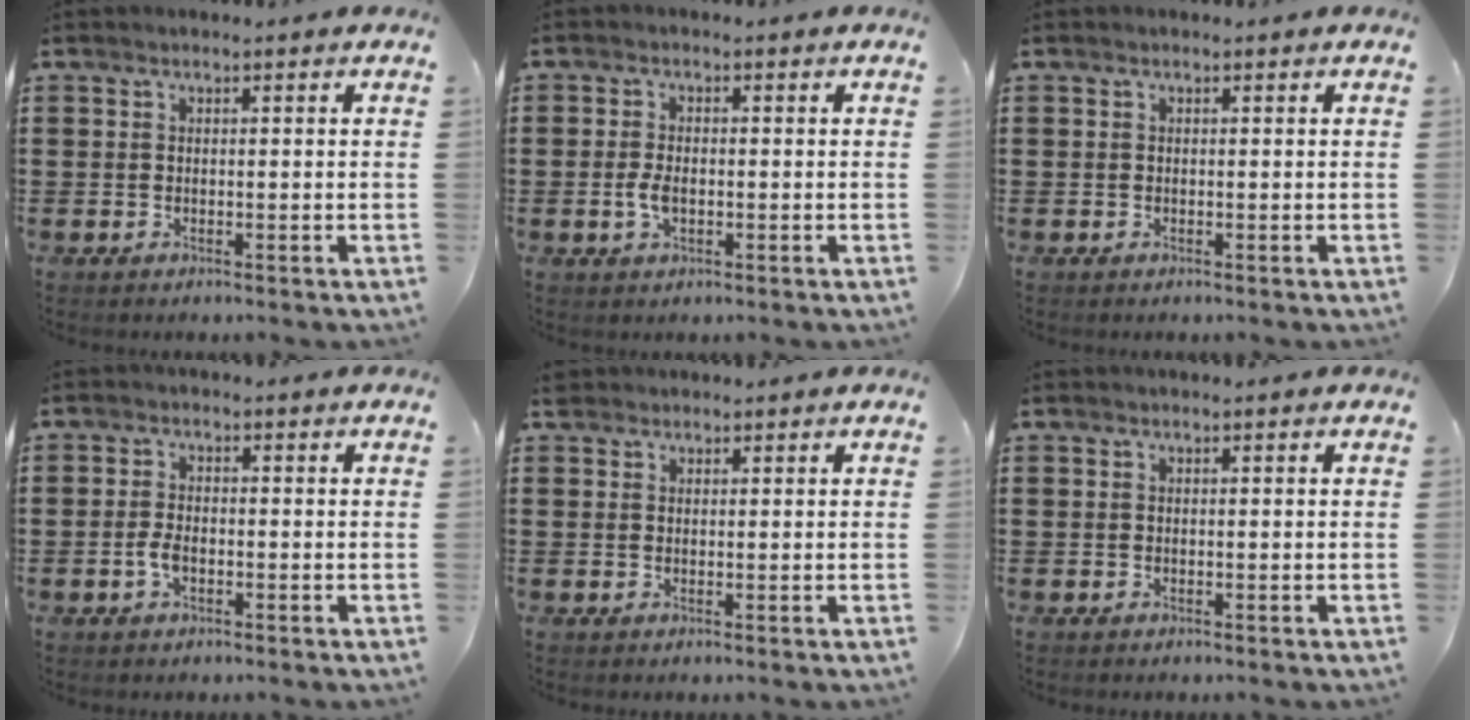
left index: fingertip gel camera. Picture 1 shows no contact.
{"total": 3.0, "force": [-0.4, 1.5, 2.6], "torque": [-0.064, -0.004, -0.012]}
{"total": 0.0}
{"total": 2.6, "force": [-0.7, 1.2, 2.2], "torque": [-0.063, -0.006, -0.020]}
{"total": 1.3, "force": [1.1, 0.7, 0.2], "torque": [-0.007, 0.005, 0.021]}
{"total": 0.0}